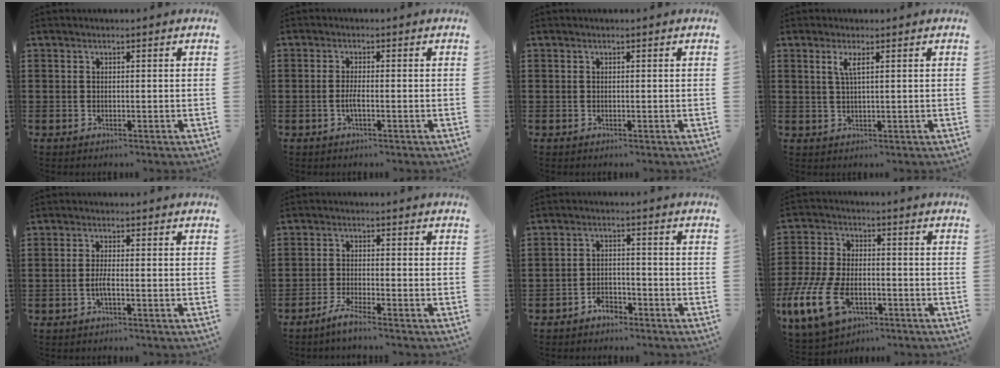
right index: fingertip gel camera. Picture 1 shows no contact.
{"total": 2.3, "force": [-0.8, 0.4, 2.1], "torque": [-0.046, -0.002, -0.016]}
{"total": 0.0}
{"total": 2.3, "force": [1.0, 0.3, 2.1], "torque": [-0.044, 0.002, 0.015]}
{"total": 2.5, "force": [-0.9, 0.4, 2.3], "torque": [-0.056, -0.006, -0.020]}
{"total": 2.8, "force": [-2.4, -0.2, 1.4], "torque": [-0.038, -0.003, -0.049]}
{"total": 3.0, "force": [-2.5, 1.3, 0.9], "torque": [-0.020, 0.006, -0.050]}
{"total": 9.7, "force": [-4.1, 5.0, 7.3], "torque": [-0.179, -0.002, -0.078]}